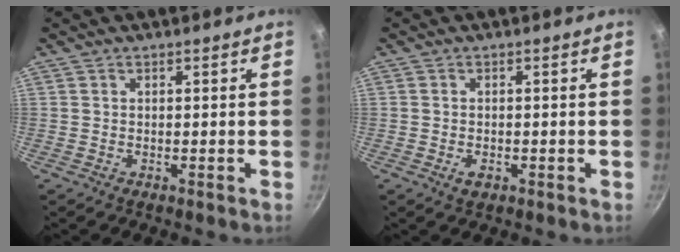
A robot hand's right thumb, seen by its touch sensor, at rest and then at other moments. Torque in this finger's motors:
{"motor_torque": [-0.72, -0.19, 0.05, -0.01, 0.05]}